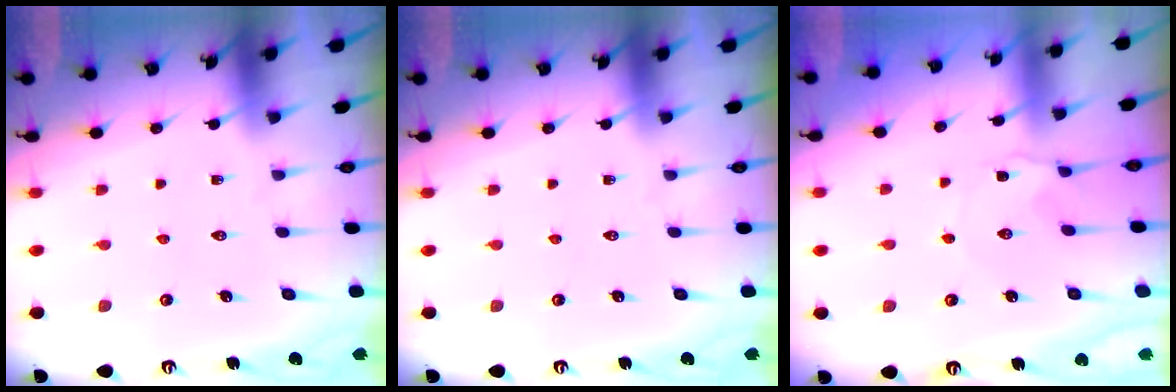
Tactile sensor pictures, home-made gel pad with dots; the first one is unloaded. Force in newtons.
{"total": 0.0}
{"total": 2.0, "press": 1.9, "slide": 0.3}